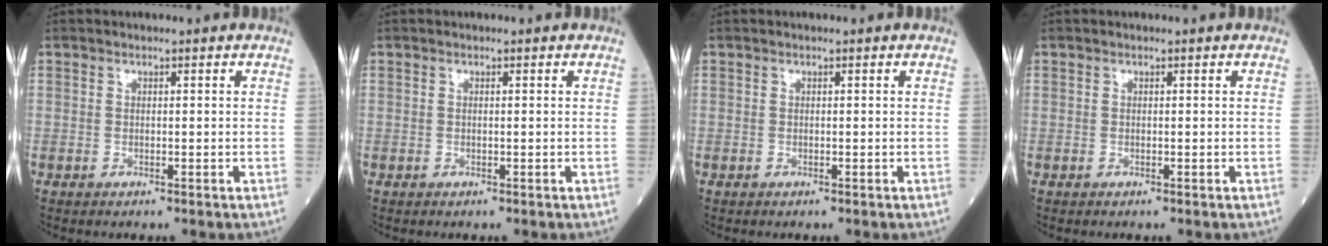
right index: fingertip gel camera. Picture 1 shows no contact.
{"total": 0.0}
{"total": 0.0}
{"total": 0.0}